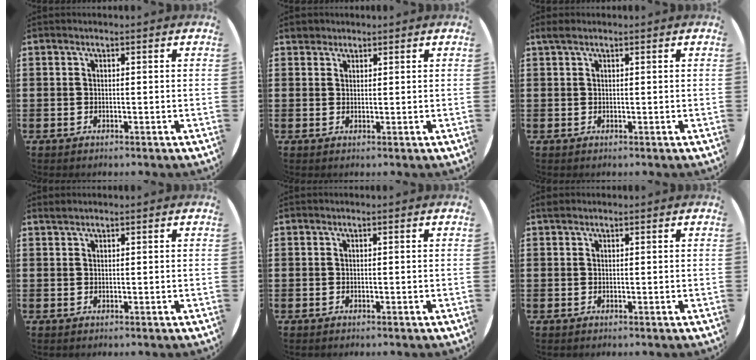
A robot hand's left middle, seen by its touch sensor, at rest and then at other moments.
{"total": 1.6, "force": [1.5, 0.8, 0.0], "torque": [0.006, 0.001, 0.027]}
{"total": 0.9, "force": [0.7, 0.4, 0.4], "torque": [-0.001, 0.002, 0.010]}
{"total": 0.6, "force": [0.6, 0.0, -0.1], "torque": [0.000, 0.001, 0.012]}
{"total": 0.0}
{"total": 0.6, "force": [0.5, 0.2, 0.0], "torque": [-0.001, 0.002, 0.010]}